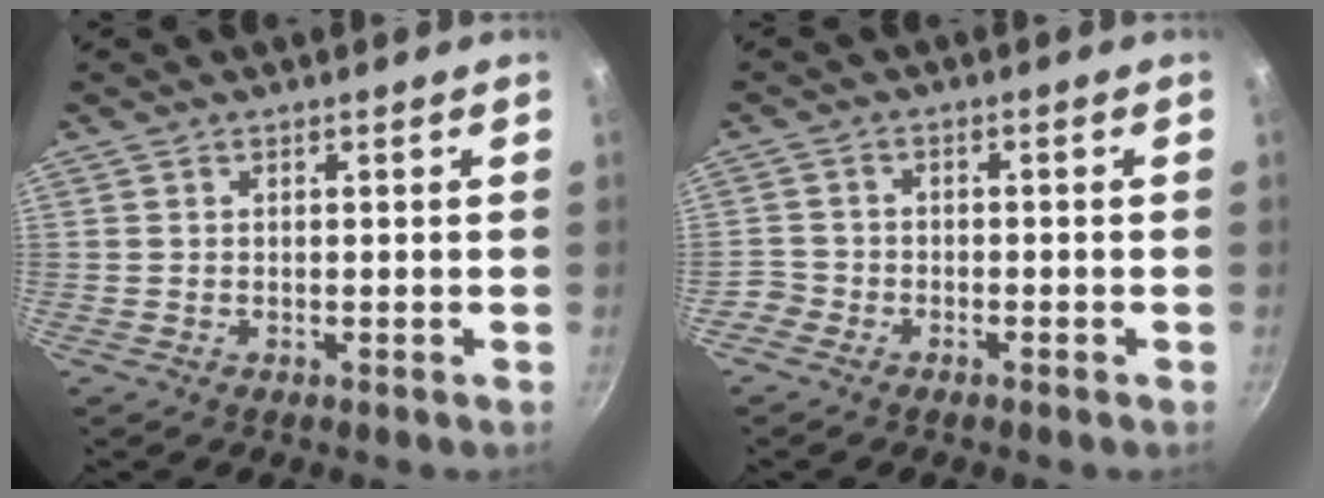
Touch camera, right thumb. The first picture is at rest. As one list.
[{"total": 2.8, "force": [-2.2, 1.6, 0.6], "torque": [-0.017, 0.023, -0.047]}]